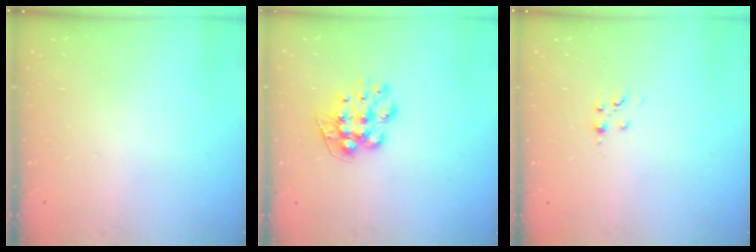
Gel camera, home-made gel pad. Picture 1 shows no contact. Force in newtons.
{"total": 8.9, "press": 8.9, "slide": 0.2}
{"total": 3.8, "press": 3.7, "slide": 0.5}